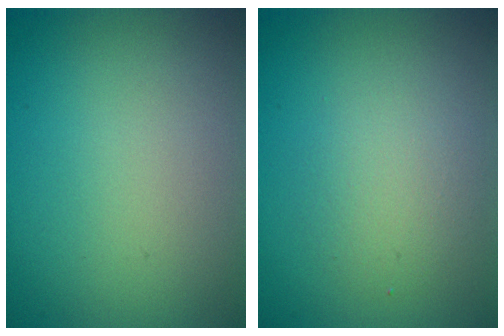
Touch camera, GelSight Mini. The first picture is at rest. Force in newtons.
{"total": 2.4, "press": 2.4, "slide": 0.0}